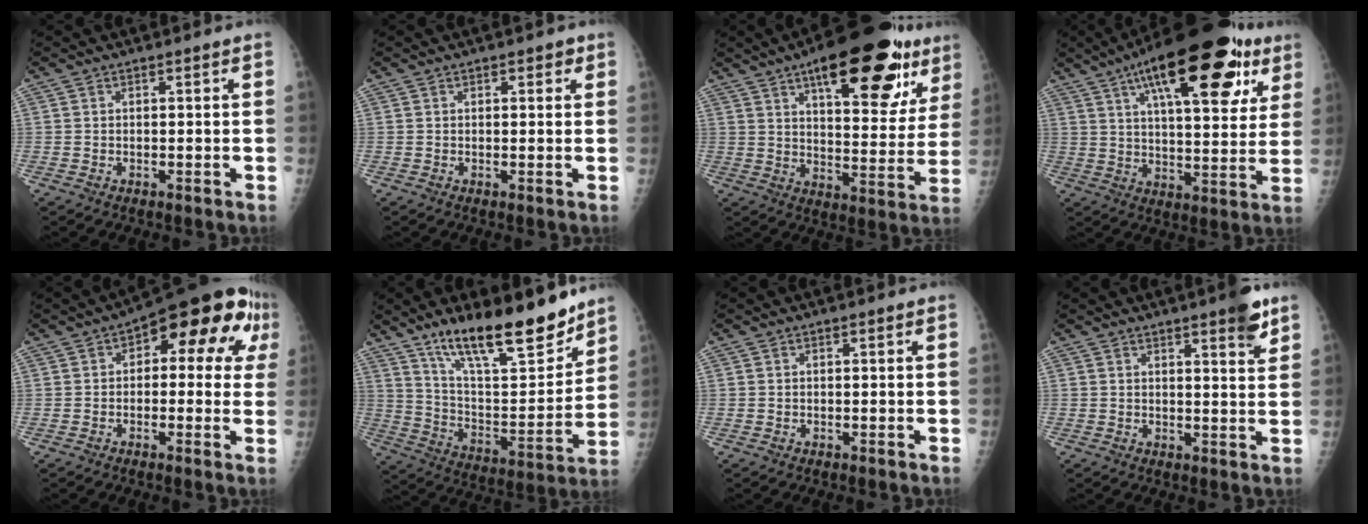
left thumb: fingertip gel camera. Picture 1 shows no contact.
{"total": 1.7, "force": [0.9, 1.0, 1.1], "torque": [-0.001, -0.001, 0.008]}
{"total": 25.7, "force": [13.8, 9.8, 19.3], "torque": [-0.236, -0.028, 0.199]}
{"total": 26.8, "force": [13.4, 10.0, 20.9], "torque": [-0.286, -0.009, 0.198]}
{"total": 15.5, "force": [4.3, 7.8, 12.7], "torque": [-0.107, 0.025, 0.039]}
{"total": 21.7, "force": [15.8, 6.0, 13.6], "torque": [-0.184, -0.090, 0.271]}
{"total": 0.0}
{"total": 5.4, "force": [3.5, 1.0, 4.0], "torque": [-0.045, -0.020, 0.042]}